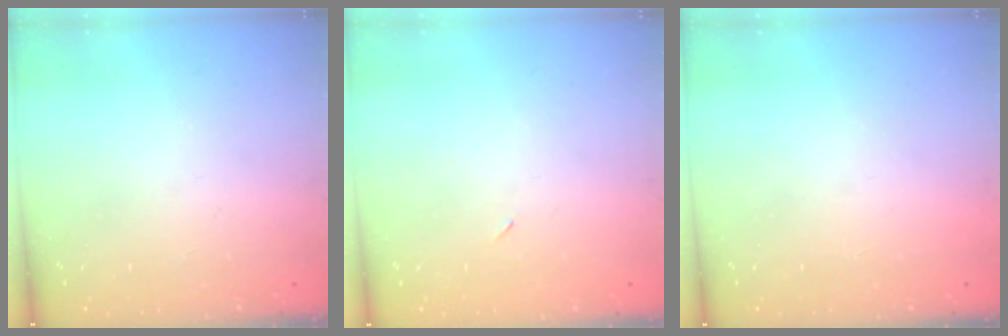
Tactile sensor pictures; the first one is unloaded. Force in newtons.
{"total": 2.3, "press": 2.0, "slide": 1.2}
{"total": 1.5, "press": 1.5, "slide": 0.1}